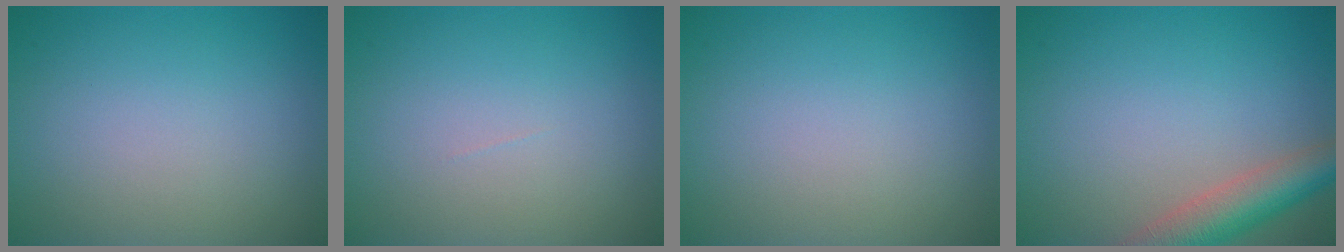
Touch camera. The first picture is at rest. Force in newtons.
{"total": 0.0}
{"total": 0.0}
{"total": 5.2, "press": 5.2, "slide": 0.3}